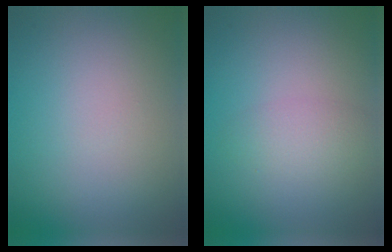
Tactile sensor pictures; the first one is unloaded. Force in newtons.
{"total": 2.1, "press": 2.1, "slide": 0.1}